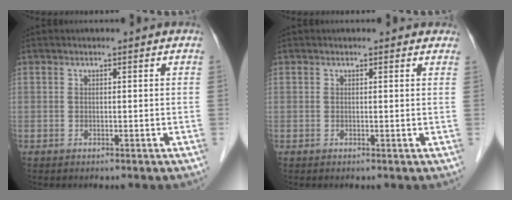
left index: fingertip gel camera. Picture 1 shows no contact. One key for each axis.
{"total": 1.7, "fx": 1.4, "fy": 0.7, "fz": 0.4, "tx": -0.004, "ty": 0.001, "tz": 0.003}